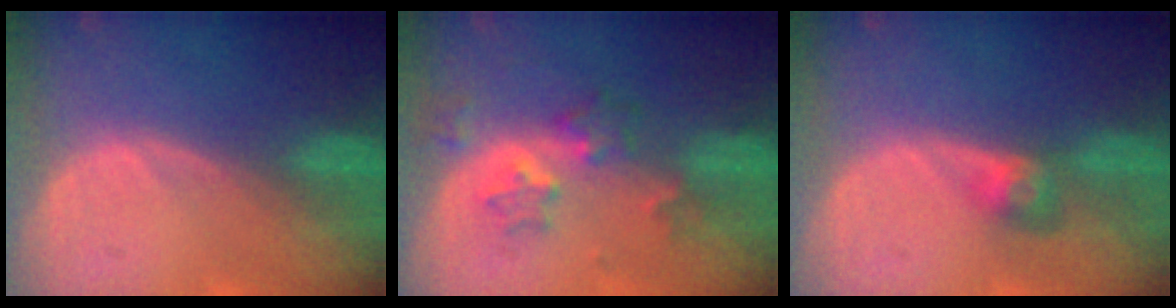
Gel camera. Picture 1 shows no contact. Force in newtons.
{"total": 6.3, "press": 5.5, "slide": 3.1}
{"total": 3.1, "press": 2.7, "slide": 1.4}